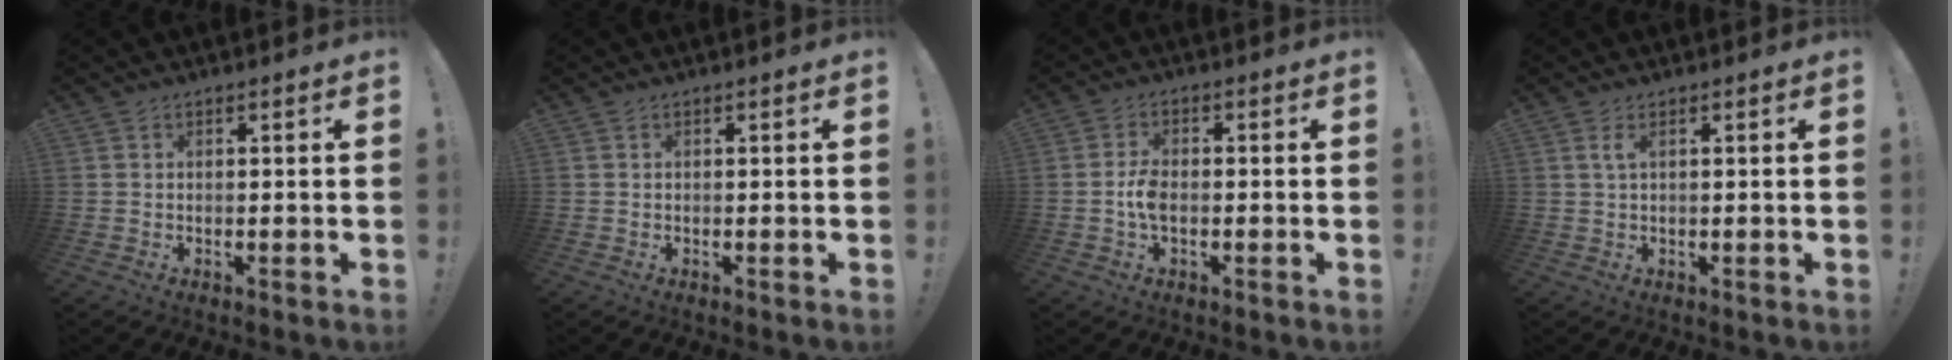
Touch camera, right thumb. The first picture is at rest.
{"total": 0.0}
{"total": 5.0, "force": [-1.2, 2.4, 4.2], "torque": [-0.084, -0.002, -0.025]}
{"total": 2.0, "force": [0.7, 0.1, 1.9], "torque": [-0.031, -0.001, 0.010]}